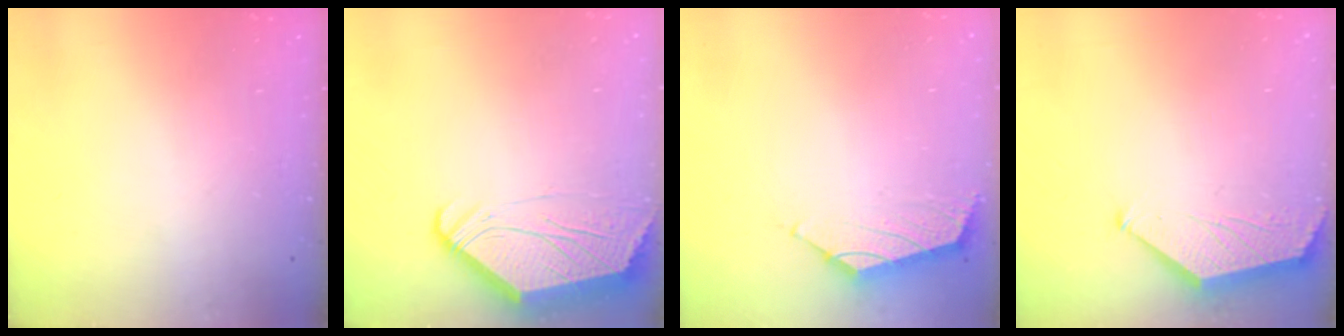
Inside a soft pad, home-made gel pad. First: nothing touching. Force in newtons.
{"total": 3.0, "press": 2.9, "slide": 0.4}
{"total": 1.5, "press": 1.4, "slide": 0.7}
{"total": 1.8, "press": 1.8, "slide": 0.2}